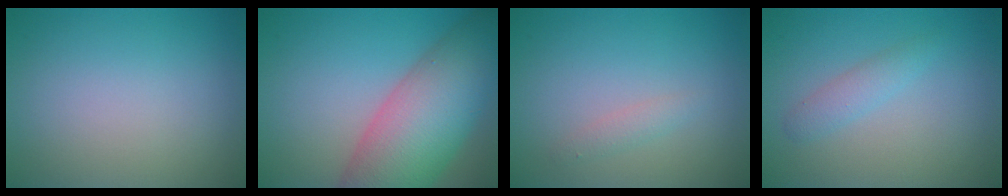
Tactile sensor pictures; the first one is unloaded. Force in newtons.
{"total": 11.4, "press": 11.3, "slide": 0.5}
{"total": 1.1, "press": 1.1, "slide": 0.0}
{"total": 1.6, "press": 1.6, "slide": 0.1}